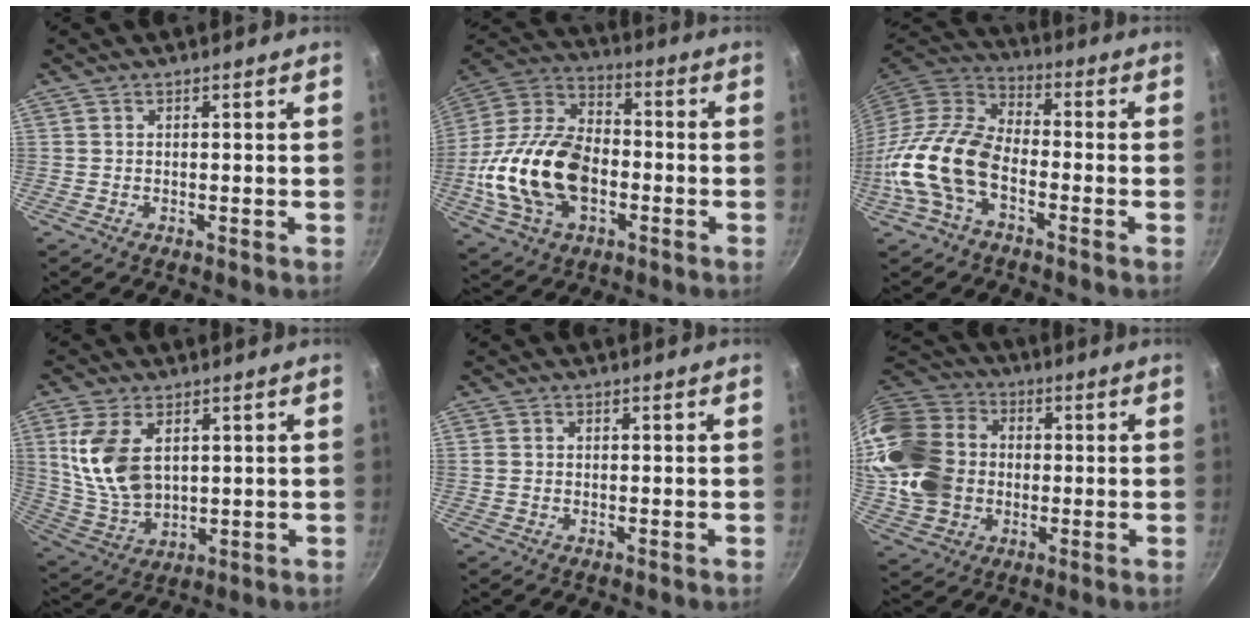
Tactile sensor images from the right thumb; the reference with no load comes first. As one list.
[{"total": 21.9, "force": [-4.3, 14.1, 16.2], "torque": [-0.294, 0.039, -0.084]}, {"total": 15.8, "force": [-5.3, 9.4, 11.5], "torque": [-0.213, 0.048, -0.121]}, {"total": 12.5, "force": [3.5, 7.6, 9.3], "torque": [-0.172, -0.021, 0.083]}, {"total": 1.0, "force": [0.1, 0.9, 0.5], "torque": [-0.009, 0.004, 0.000]}, {"total": 20.3, "force": [0.7, 16.4, 12.0], "torque": [-0.229, 0.030, 0.018]}]